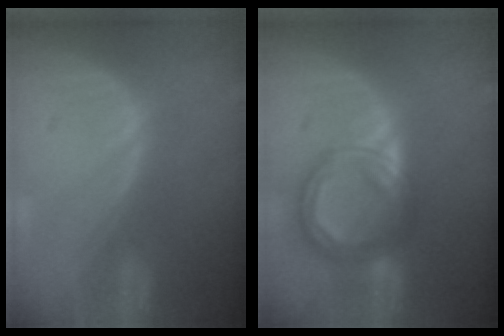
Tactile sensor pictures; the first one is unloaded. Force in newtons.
{"total": 8.4, "press": 8.4, "slide": 0.7}